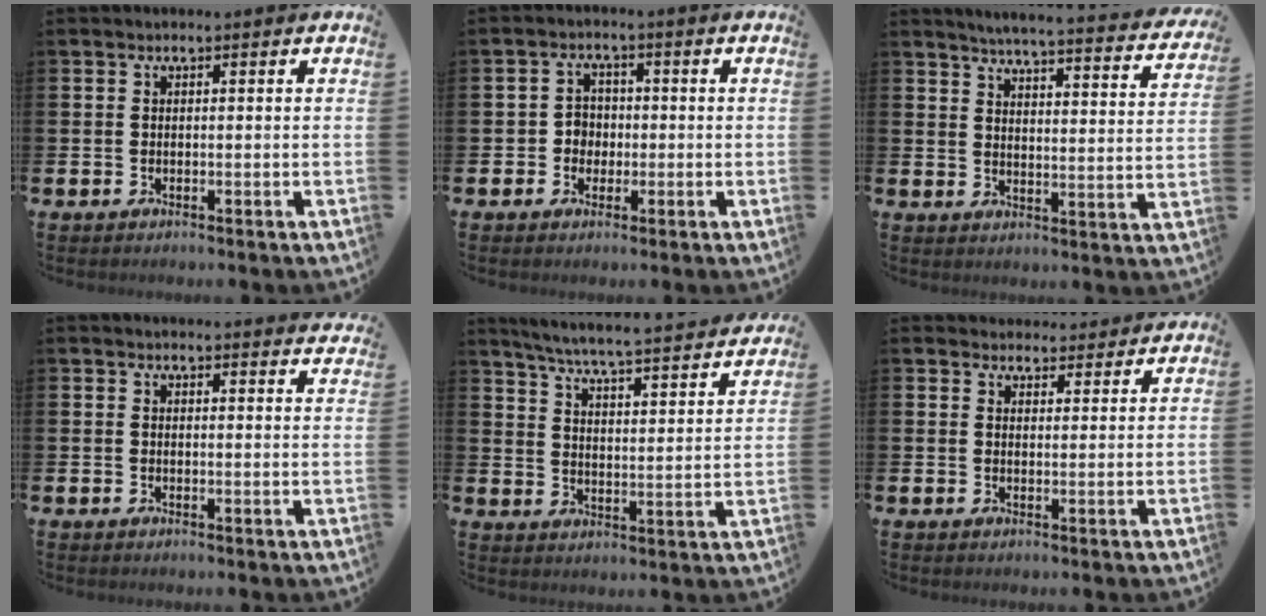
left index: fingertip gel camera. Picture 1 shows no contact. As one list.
[{"total": 2.7, "force": [-0.5, 2.5, 0.7], "torque": [-0.007, 0.002, -0.019]}, {"total": 4.7, "force": [4.5, 0.0, 1.3], "torque": [-0.041, -0.040, 0.073]}, {"total": 2.1, "force": [2.1, 0.0, -0.2], "torque": [0.010, -0.016, 0.036]}, {"total": 6.3, "force": [5.9, -0.1, 2.1], "torque": [-0.067, -0.047, 0.098]}, {"total": 3.2, "force": [3.0, 1.0, -0.3], "torque": [0.010, -0.014, 0.053]}]